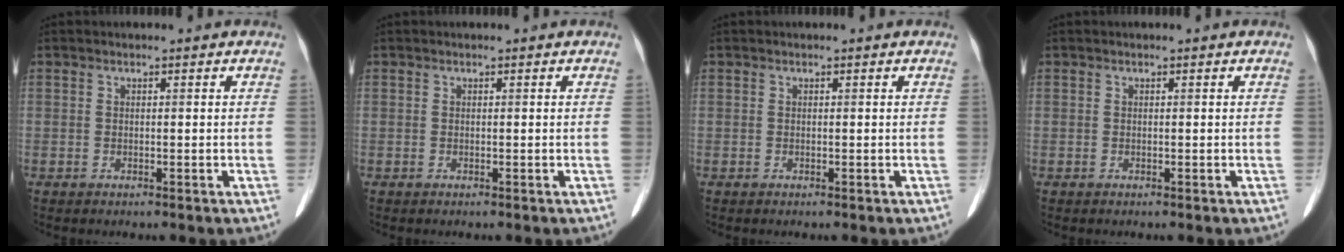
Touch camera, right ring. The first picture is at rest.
{"total": 0.0}
{"total": 0.0}
{"total": 0.0}